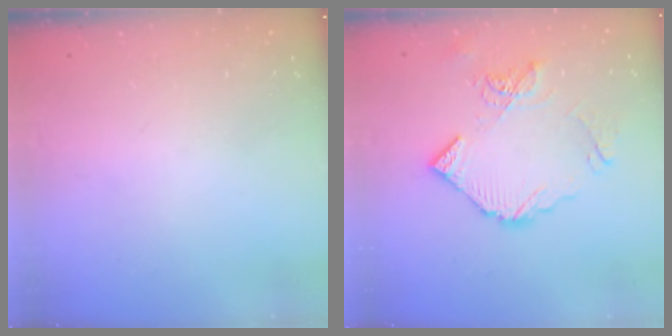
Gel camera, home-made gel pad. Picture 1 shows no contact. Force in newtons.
{"total": 11.4, "press": 11.3, "slide": 1.2}